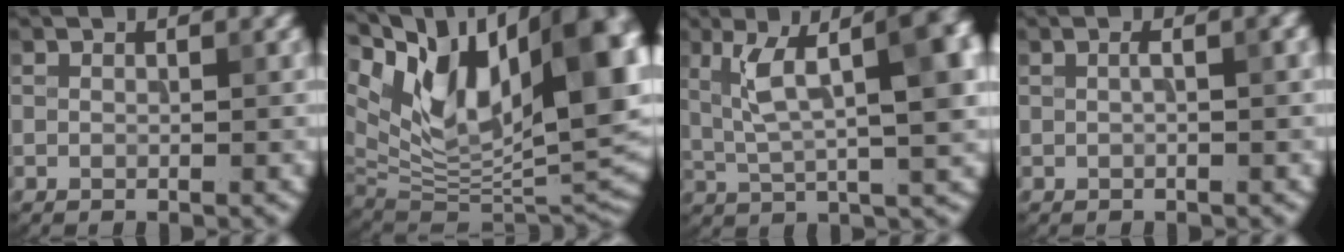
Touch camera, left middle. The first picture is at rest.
{"total": 16.9, "force": [6.8, 9.0, 12.6], "torque": [-0.216, 0.014, 0.124]}
{"total": 11.5, "force": [3.5, 4.0, 10.2], "torque": [-0.169, 0.012, 0.061]}
{"total": 2.2, "force": [0.4, 0.7, 2.0], "torque": [-0.024, 0.008, 0.003]}